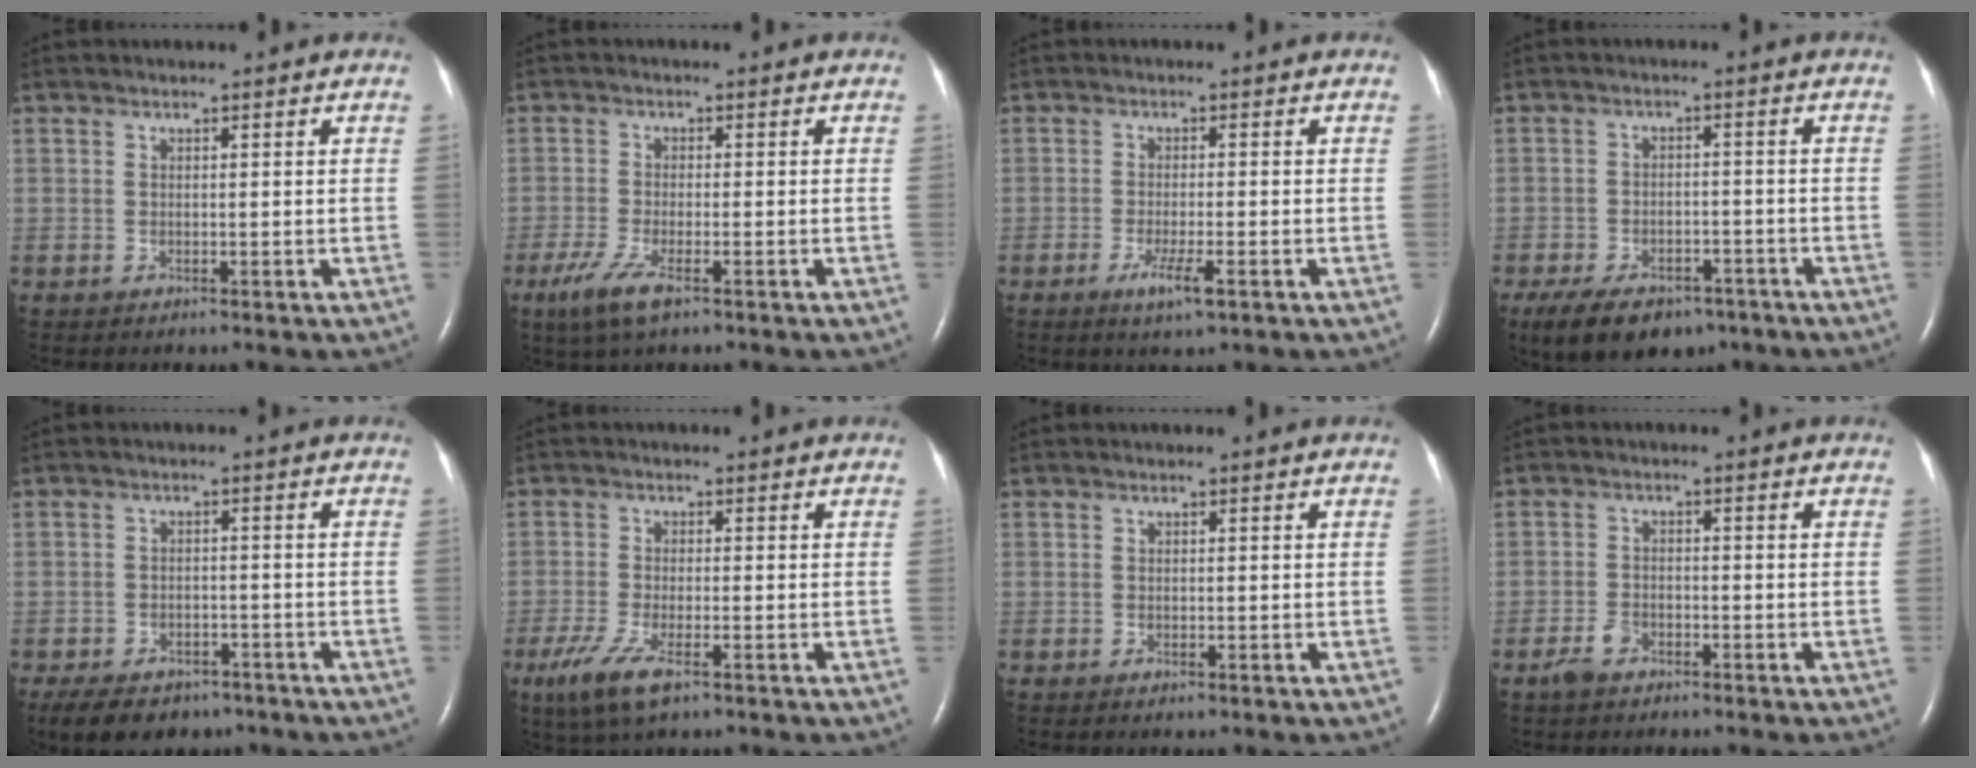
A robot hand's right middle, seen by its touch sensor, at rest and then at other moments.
{"total": 5.0, "force": [-2.9, 1.0, 4.0], "torque": [-0.093, -0.014, -0.054]}
{"total": 3.9, "force": [-2.1, 0.3, 3.4], "torque": [-0.068, -0.009, -0.037]}
{"total": 11.3, "force": [-7.7, 6.0, 5.8], "torque": [-0.105, 0.001, -0.118]}
{"total": 10.9, "force": [-7.8, 6.2, 4.4], "torque": [-0.081, 0.001, -0.110]}
{"total": 6.1, "force": [-3.4, 1.5, 4.8], "torque": [-0.104, -0.017, -0.062]}
{"total": 0.5, "force": [-0.3, 0.2, 0.4], "torque": [-0.009, -0.001, -0.003]}
{"total": 2.8, "force": [-2.0, 1.4, 1.5], "torque": [-0.036, 0.001, -0.035]}